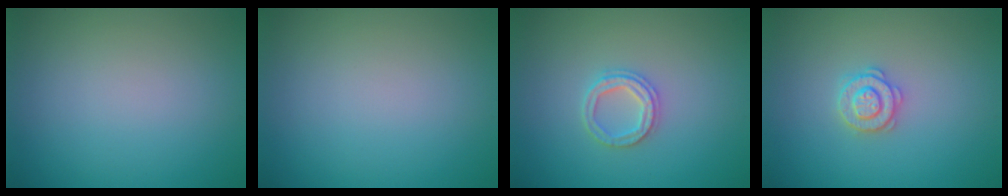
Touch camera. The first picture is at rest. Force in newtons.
{"total": 0.0}
{"total": 2.4, "press": 2.4, "slide": 0.4}
{"total": 2.6, "press": 2.5, "slide": 0.5}